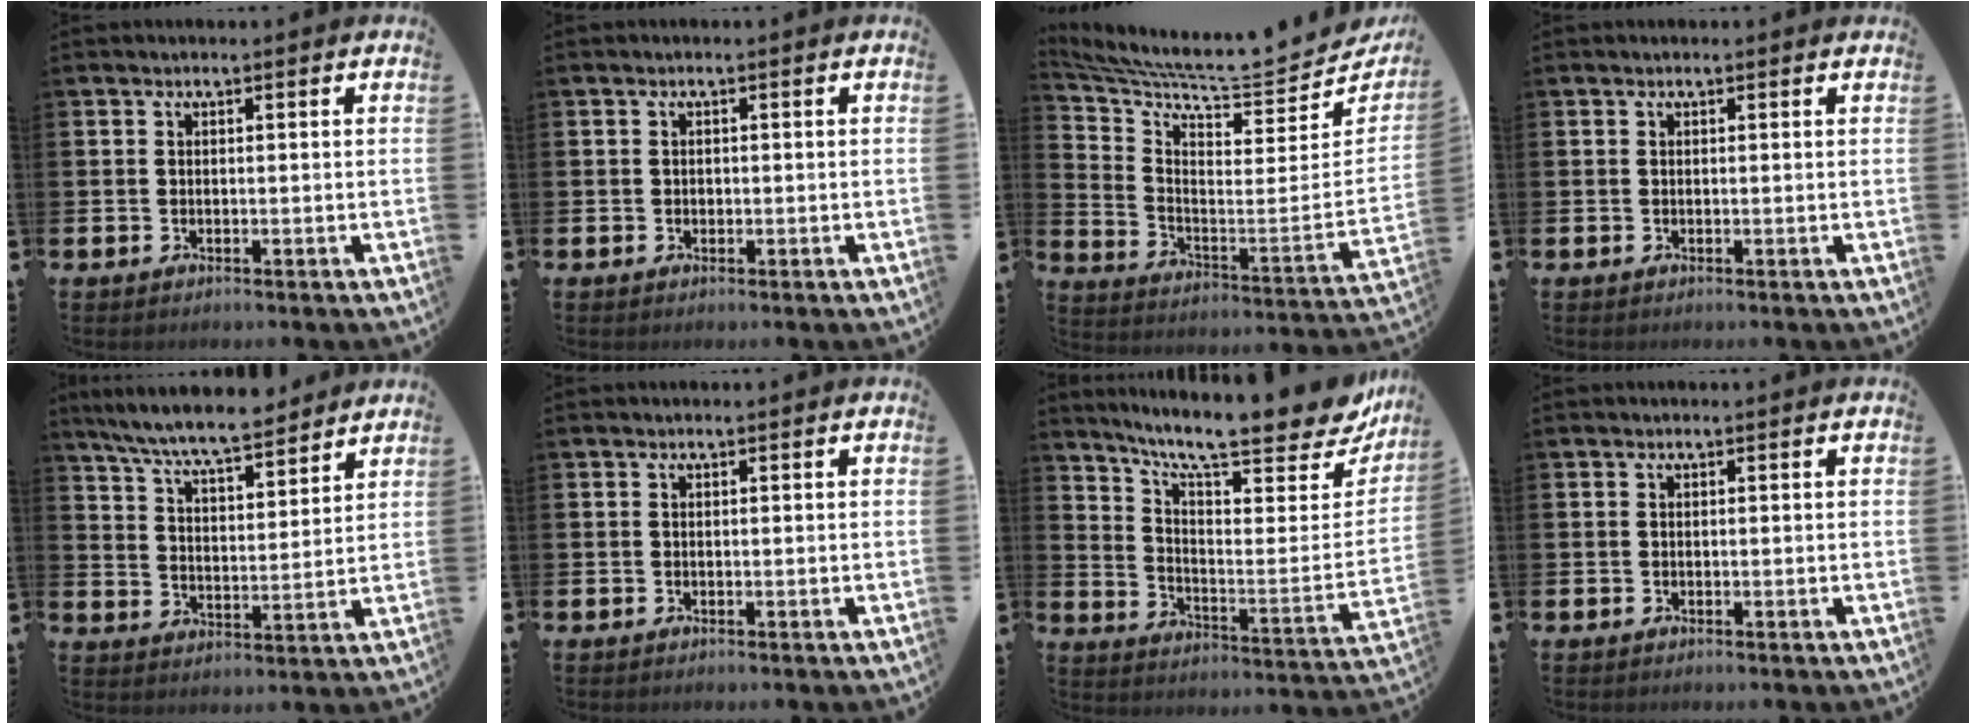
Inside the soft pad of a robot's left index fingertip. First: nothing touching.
{"total": 0.6, "force": [0.1, 0.5, 0.2], "torque": [-0.004, 0.005, 0.000]}
{"total": 8.3, "force": [7.5, 1.4, 3.3], "torque": [-0.091, -0.083, 0.120]}
{"total": 0.0}
{"total": 7.8, "force": [7.3, 0.6, 2.6], "torque": [-0.083, -0.044, 0.131]}
{"total": 0.0}
{"total": 11.4, "force": [9.9, 2.3, 5.2], "torque": [-0.098, -0.090, 0.160]}
{"total": 0.0}